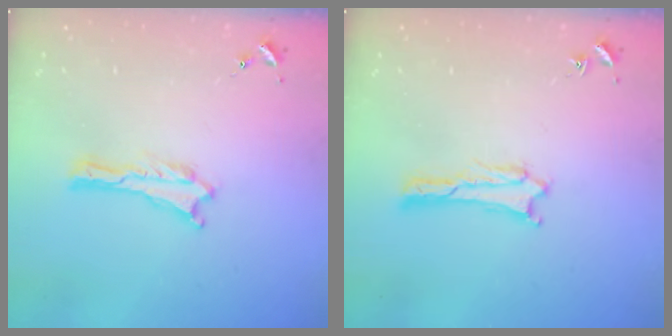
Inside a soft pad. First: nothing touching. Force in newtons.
{"total": 1.9, "press": 1.9, "slide": 0.1}